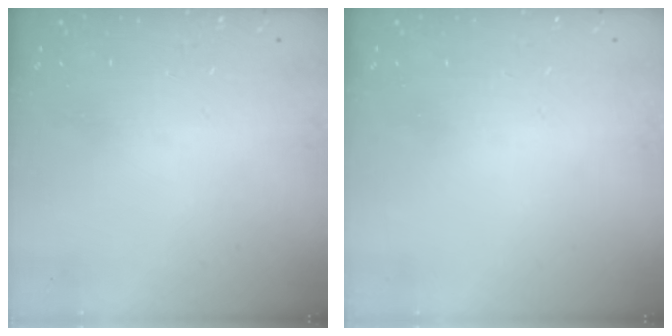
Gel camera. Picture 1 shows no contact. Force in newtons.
{"total": 0.0}